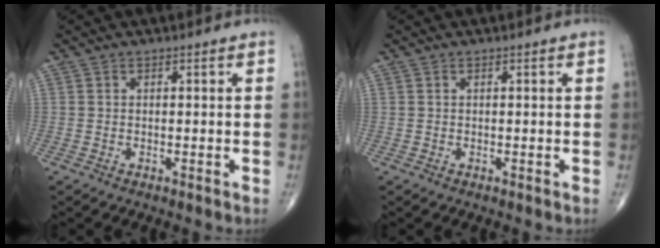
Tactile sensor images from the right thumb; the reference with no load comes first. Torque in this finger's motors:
{"motor_torque": [0.14, 0.10, -0.07, 0.00, 0.01]}